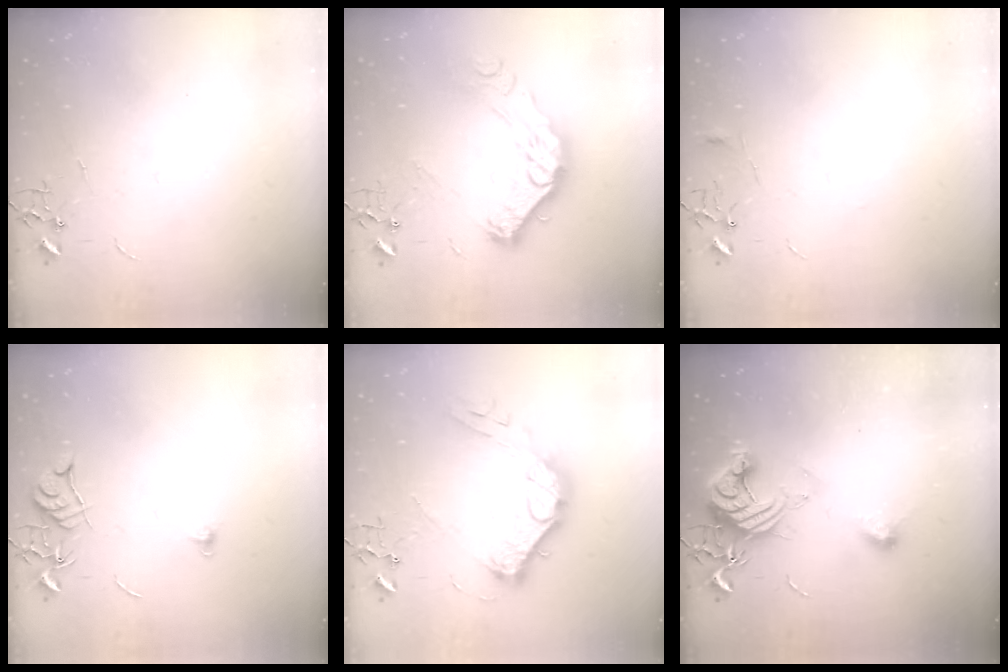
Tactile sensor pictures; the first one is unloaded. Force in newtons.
{"total": 16.5, "press": 16.5, "slide": 1.2}
{"total": 4.0, "press": 4.0, "slide": 0.4}
{"total": 7.3, "press": 7.3, "slide": 0.7}
{"total": 15.7, "press": 15.6, "slide": 1.5}
{"total": 14.1, "press": 14.0, "slide": 1.4}